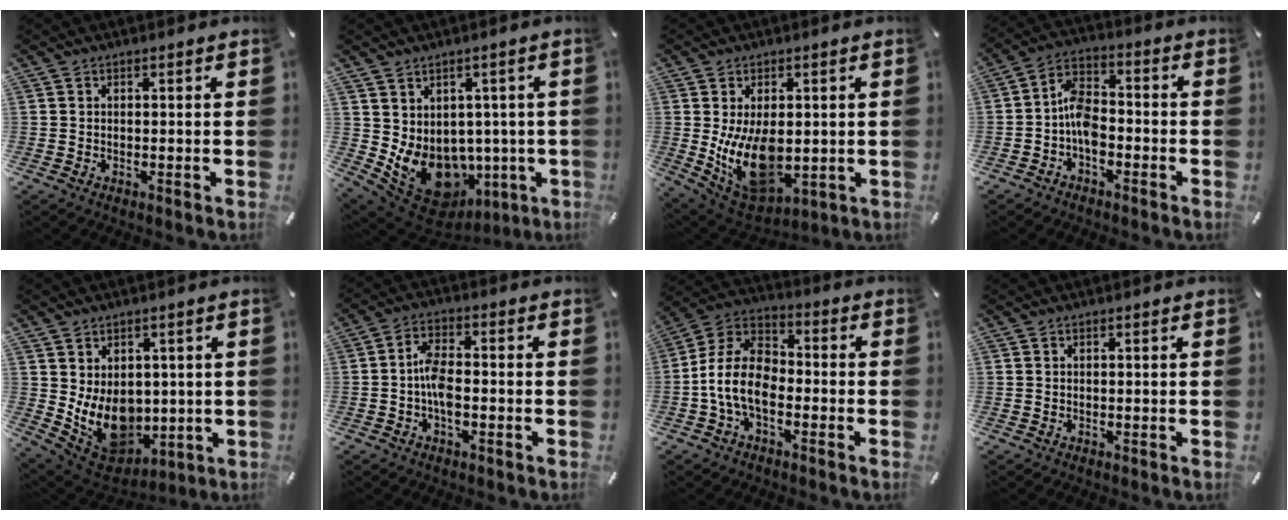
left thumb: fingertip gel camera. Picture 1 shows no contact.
{"total": 11.2, "force": [-2.5, 9.6, 5.1], "torque": [-0.069, -0.017, -0.027]}
{"total": 13.8, "force": [0.0, 8.7, 10.6], "torque": [-0.208, -0.020, 0.003]}
{"total": 7.5, "force": [-2.9, 4.8, 5.0], "torque": [-0.107, 0.021, -0.055]}
{"total": 11.8, "force": [0.3, 9.7, 6.6], "torque": [-0.122, -0.027, 0.017]}
{"total": 6.0, "force": [-1.7, 2.8, 5.1], "torque": [-0.104, 0.008, -0.033]}
{"total": 11.5, "force": [-4.7, 6.9, 7.9], "torque": [-0.176, 0.019, -0.091]}
{"total": 0.0}